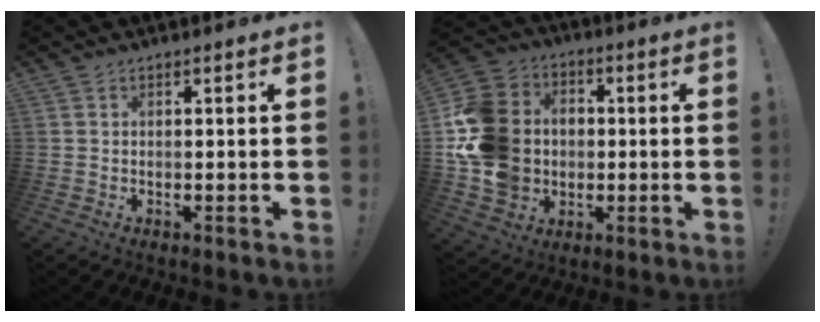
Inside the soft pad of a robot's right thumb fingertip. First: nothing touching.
{"total": 19.5, "force": [-0.8, 16.5, 10.2], "torque": [-0.193, 0.017, 0.000]}